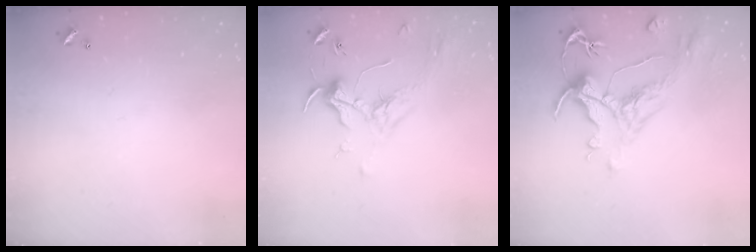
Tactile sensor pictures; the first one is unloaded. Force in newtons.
{"total": 1.9, "press": 1.7, "slide": 0.8}
{"total": 2.0, "press": 1.2, "slide": 1.6}